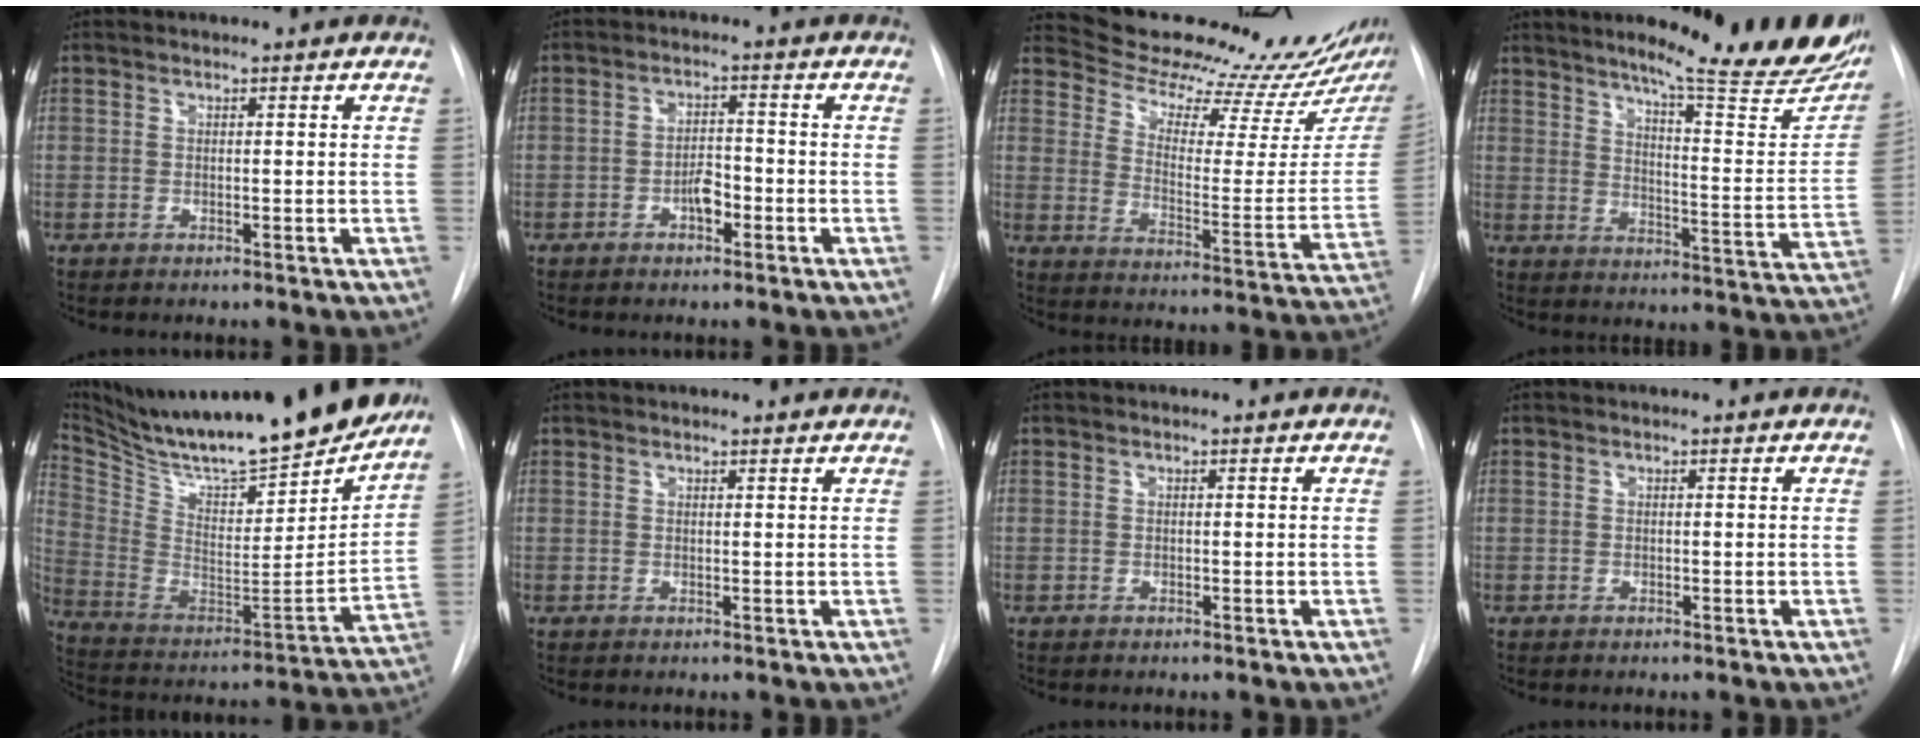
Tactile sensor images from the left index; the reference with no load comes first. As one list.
[{"total": 3.1, "force": [-1.6, 1.5, 2.3], "torque": [-0.036, 0.006, -0.027]}, {"total": 22.3, "force": [21.2, 1.2, 6.8], "torque": [-0.099, -0.099, 0.284]}, {"total": 24.3, "force": [19.8, 2.1, 13.8], "torque": [-0.188, -0.073, 0.245]}, {"total": 28.5, "force": [25.0, 3.3, 13.3], "torque": [-0.242, -0.064, 0.379]}, {"total": 2.3, "force": [2.2, 0.3, 0.4], "torque": [-0.011, 0.016, 0.026]}, {"total": 0.0}, {"total": 0.0}]